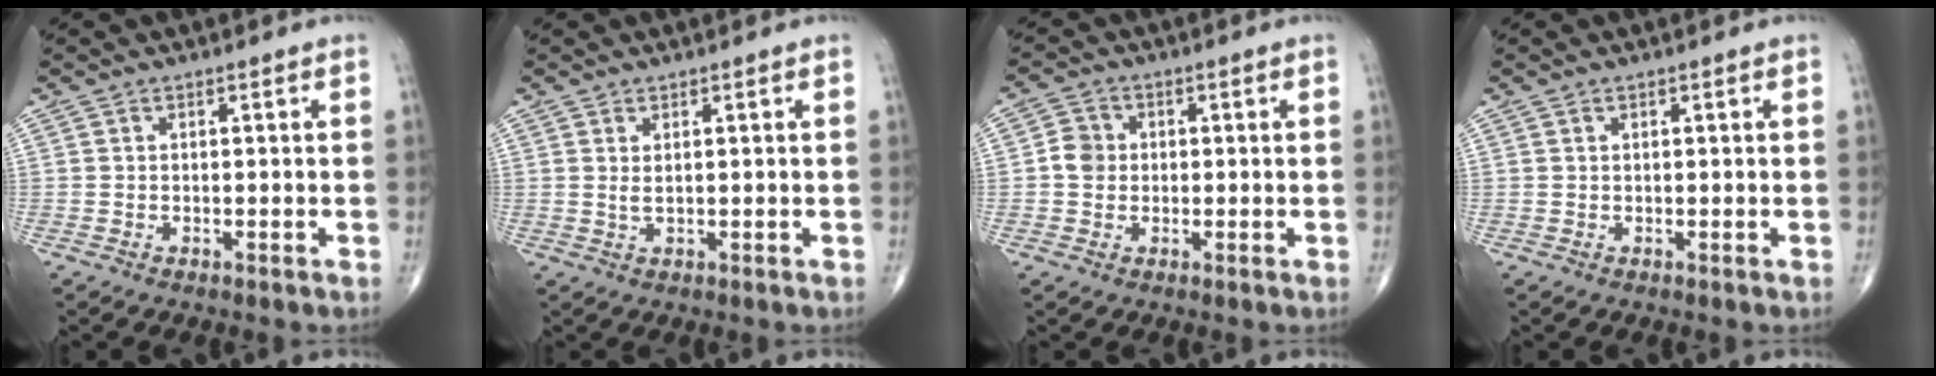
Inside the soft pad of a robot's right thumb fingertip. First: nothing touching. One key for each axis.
{"total": 1.4, "fx": 0.4, "fy": 0.4, "fz": 1.2, "tx": -0.026, "ty": -0.002, "tz": 0.012}
{"total": 3.9, "fx": -0.1, "fy": 3.5, "fz": 1.7, "tx": -0.016, "ty": 0.007, "tz": -0.008}
{"total": 0.0}